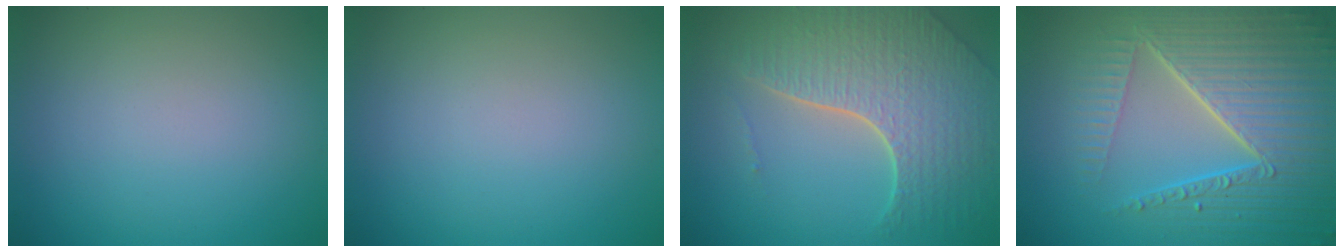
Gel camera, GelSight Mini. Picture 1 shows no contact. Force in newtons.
{"total": 0.0}
{"total": 7.0, "press": 5.0, "slide": 4.9}
{"total": 8.8, "press": 6.2, "slide": 6.2}